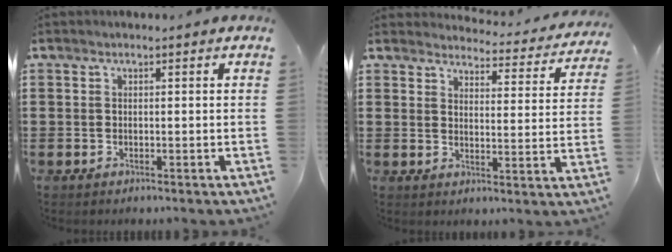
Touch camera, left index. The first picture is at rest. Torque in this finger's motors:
{"motor_torque": [0.90, -0.90, 0.32, 0.00]}